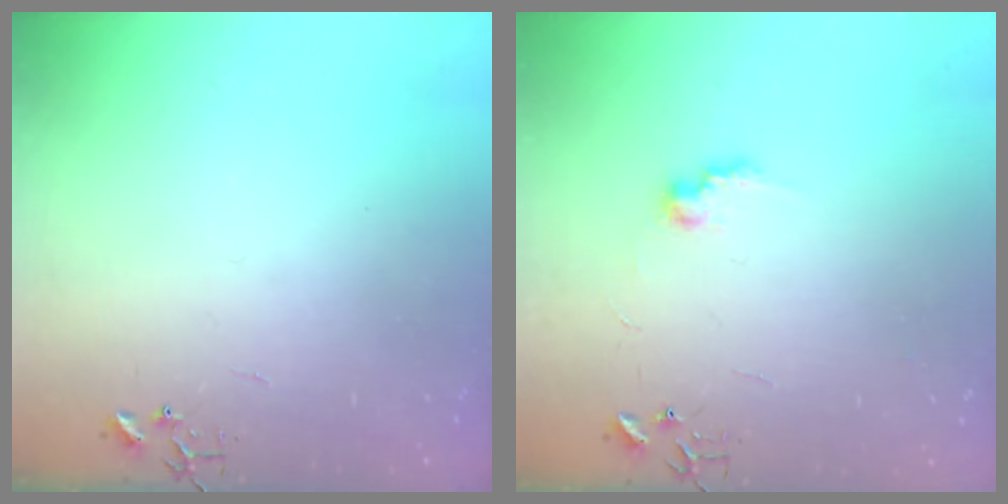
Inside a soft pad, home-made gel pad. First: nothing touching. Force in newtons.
{"total": 7.5, "press": 7.4, "slide": 0.3}